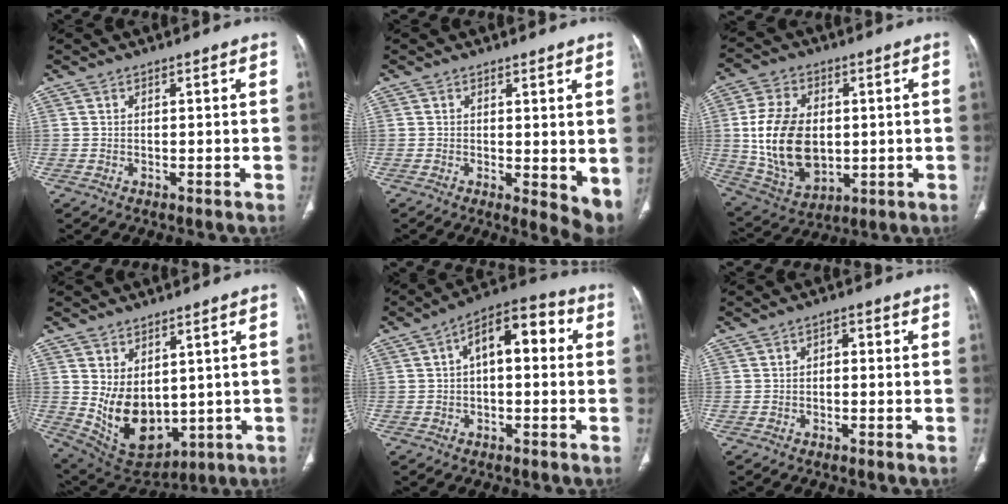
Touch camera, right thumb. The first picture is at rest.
{"total": 5.9, "force": [0.4, 2.5, 5.3], "torque": [-0.067, -0.016, 0.010]}
{"total": 17.3, "force": [0.4, 11.6, 12.9], "torque": [-0.223, -0.008, 0.025]}
{"total": 12.9, "force": [0.6, 8.7, 9.5], "torque": [-0.139, -0.017, 0.050]}
{"total": 10.6, "force": [1.4, 5.5, 8.9], "torque": [-0.107, 0.035, 0.009]}
{"total": 1.8, "force": [-0.3, 1.2, 1.2], "torque": [-0.007, 0.011, -0.013]}